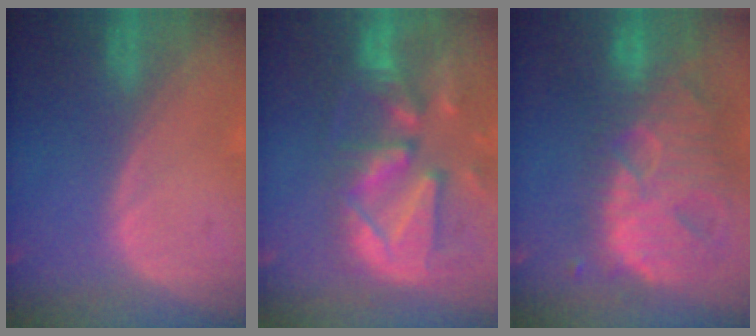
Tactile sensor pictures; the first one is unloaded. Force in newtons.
{"total": 13.3, "press": 11.4, "slide": 6.9}
{"total": 13.9, "press": 11.7, "slide": 7.5}